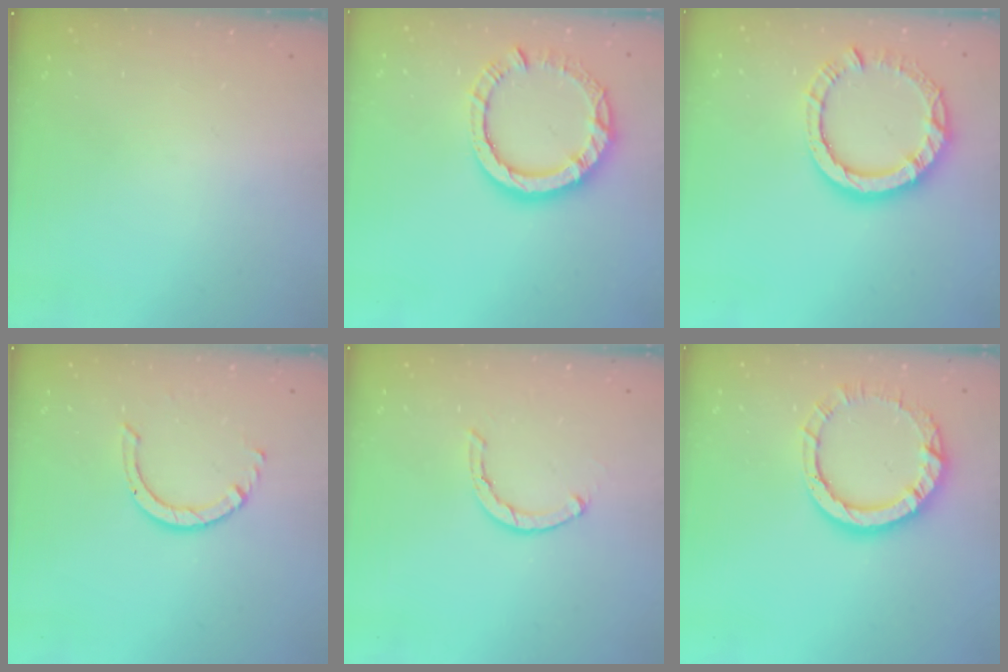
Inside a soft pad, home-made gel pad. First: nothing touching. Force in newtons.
{"total": 11.7, "press": 11.6, "slide": 1.4}
{"total": 11.7, "press": 11.6, "slide": 1.4}
{"total": 3.3, "press": 3.2, "slide": 0.4}
{"total": 2.1, "press": 2.1, "slide": 0.2}
{"total": 10.2, "press": 10.2, "slide": 0.9}